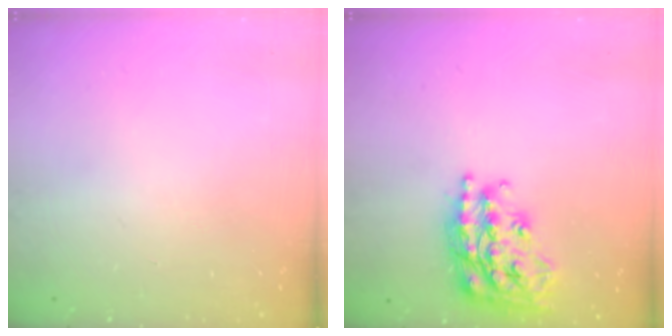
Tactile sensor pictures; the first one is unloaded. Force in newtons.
{"total": 22.0, "press": 21.9, "slide": 1.4}